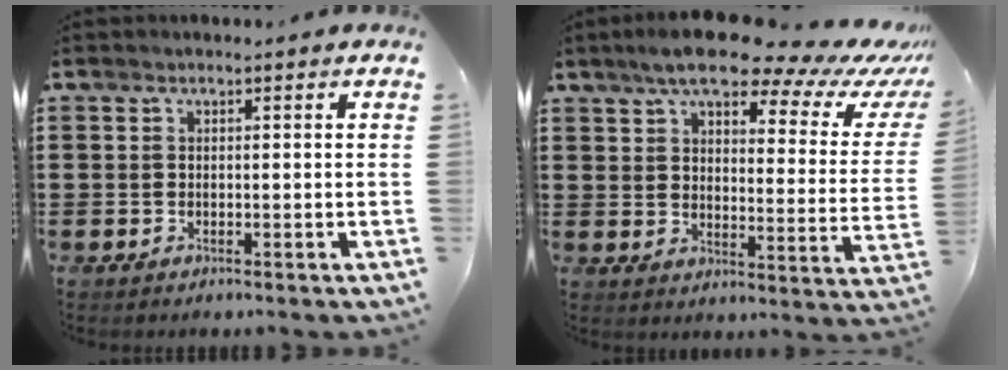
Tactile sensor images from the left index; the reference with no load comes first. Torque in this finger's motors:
{"motor_torque": [0.57, -1.57, 1.05, 0.21]}